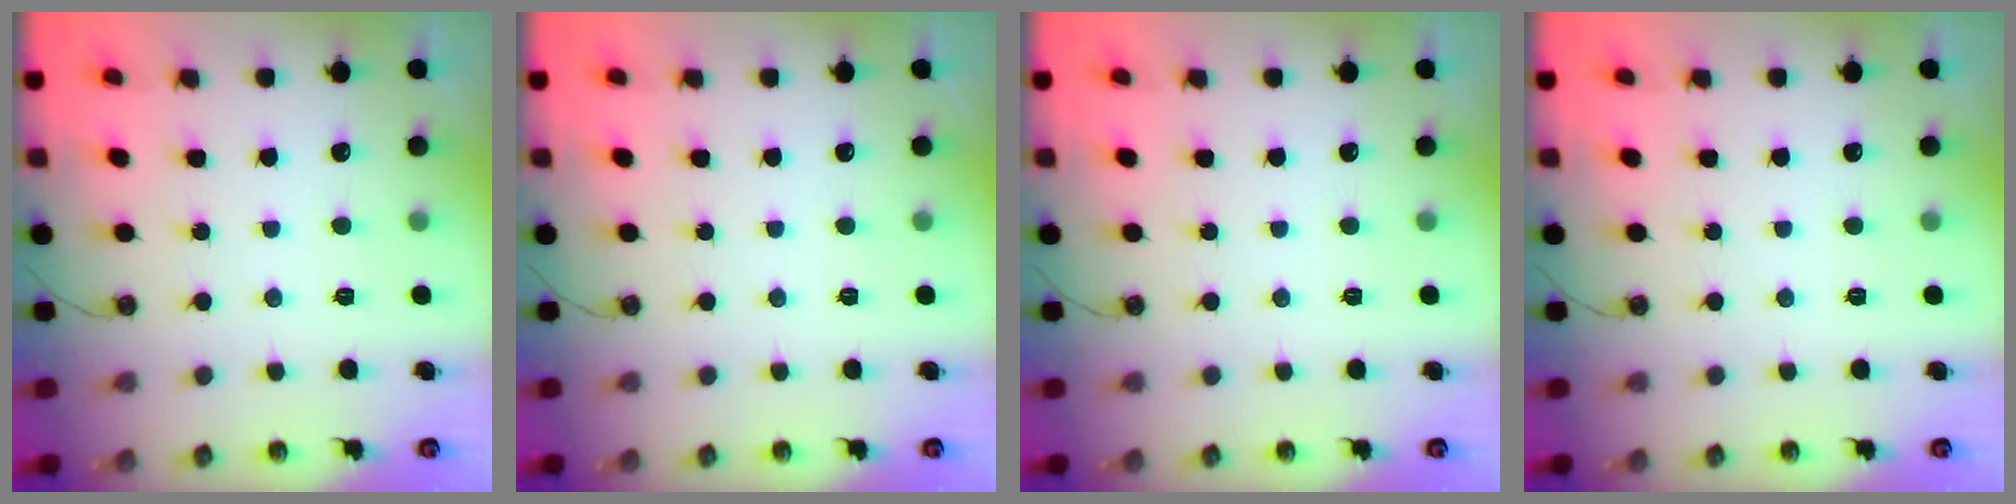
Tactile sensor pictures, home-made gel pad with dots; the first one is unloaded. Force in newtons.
{"total": 0.0}
{"total": 0.0}
{"total": 0.0}